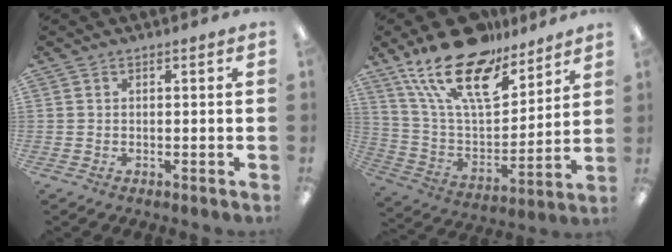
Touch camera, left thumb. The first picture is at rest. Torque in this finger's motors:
{"motor_torque": [1.06, 0.34, 1.44, -1.31, 0.33]}